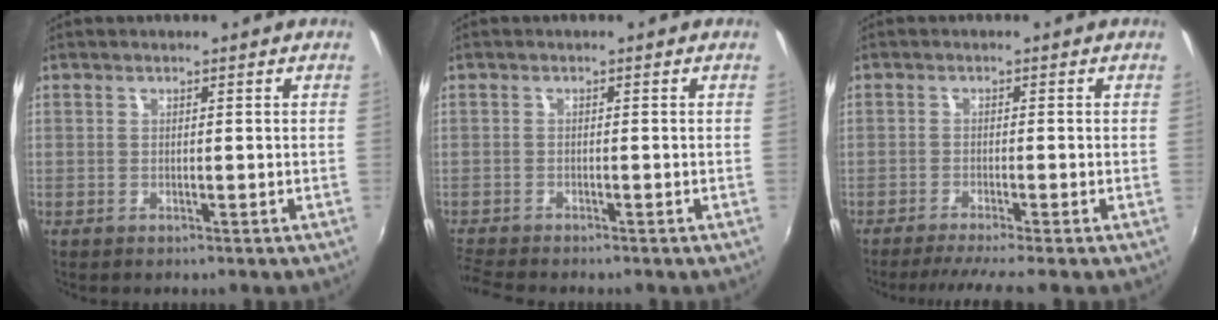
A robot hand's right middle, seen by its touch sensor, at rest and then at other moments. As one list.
[{"total": 4.1, "force": [-3.9, 0.1, 1.2], "torque": [-0.039, -0.021, -0.076]}, {"total": 5.0, "force": [-4.2, -1.2, 2.3], "torque": [-0.053, -0.013, -0.072]}]